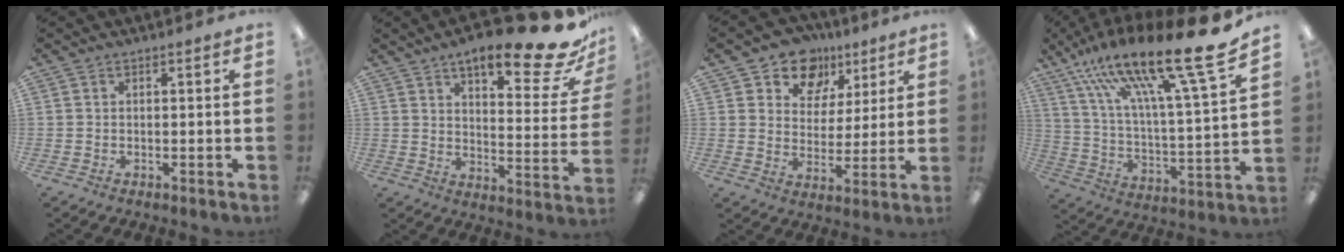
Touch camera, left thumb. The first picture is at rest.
{"total": 18.5, "force": [13.2, 5.4, 11.8], "torque": [-0.161, -0.087, 0.212]}
{"total": 12.1, "force": [8.1, 8.4, 3.1], "torque": [-0.051, -0.052, 0.150]}
{"total": 23.4, "force": [17.3, 4.1, 15.2], "torque": [-0.244, -0.117, 0.277]}